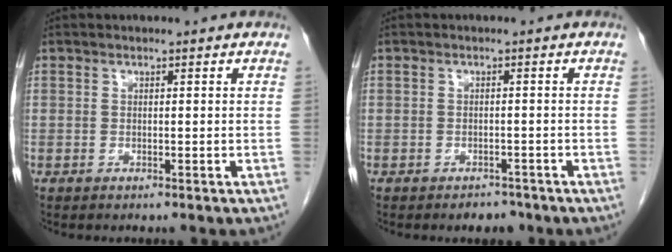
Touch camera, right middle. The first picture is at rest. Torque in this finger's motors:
{"motor_torque": [0.42, -0.63, 0.01, 0.00]}